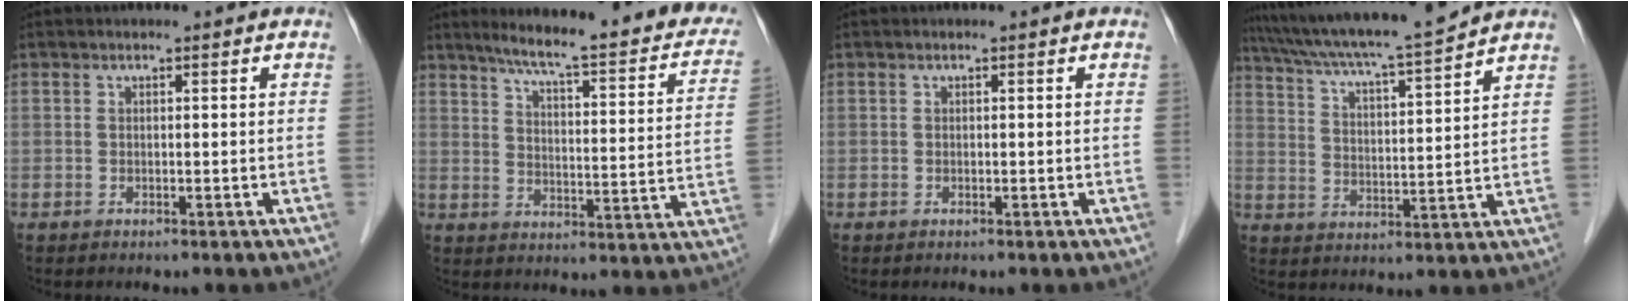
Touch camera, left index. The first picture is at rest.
{"total": 22.4, "force": [18.2, 3.2, 12.7], "torque": [-0.165, -0.016, 0.223]}
{"total": 0.0}
{"total": 14.6, "force": [13.2, -0.7, 6.3], "torque": [-0.115, 0.005, 0.212]}